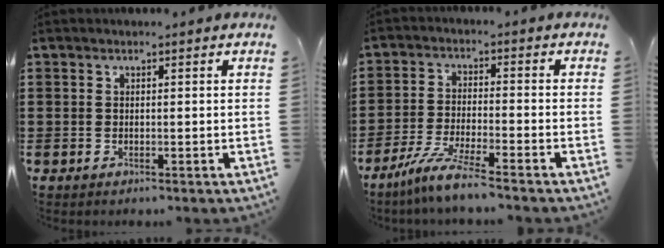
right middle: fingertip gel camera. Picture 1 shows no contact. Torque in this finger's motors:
{"motor_torque": [1.77, -0.37, 0.40, 0.13]}